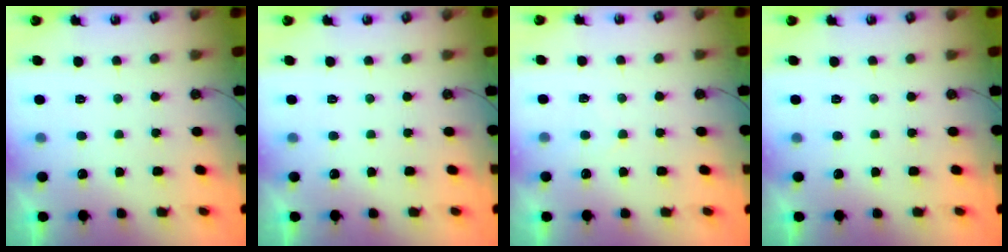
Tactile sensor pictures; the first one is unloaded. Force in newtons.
{"total": 0.0}
{"total": 4.6, "press": 4.6, "slide": 0.4}
{"total": 0.0}